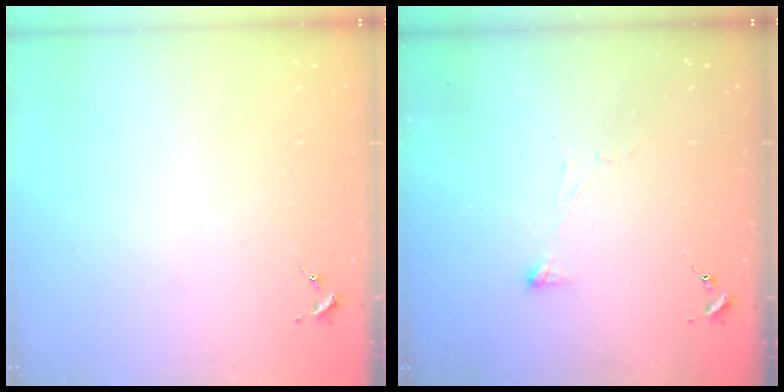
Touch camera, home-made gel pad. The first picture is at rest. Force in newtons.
{"total": 2.9, "press": 2.8, "slide": 0.6}